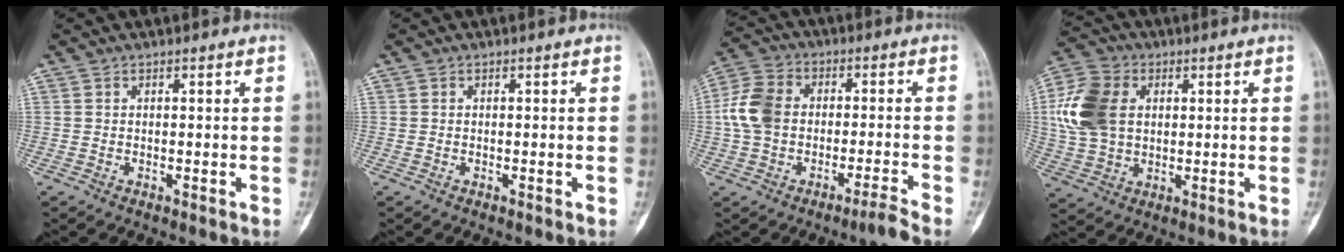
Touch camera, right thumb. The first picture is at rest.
{"total": 0.0}
{"total": 8.2, "force": [-2.5, 4.2, 6.6], "torque": [-0.141, 0.044, -0.055]}
{"total": 13.2, "force": [2.3, 9.5, 8.8], "torque": [-0.173, 0.007, 0.044]}